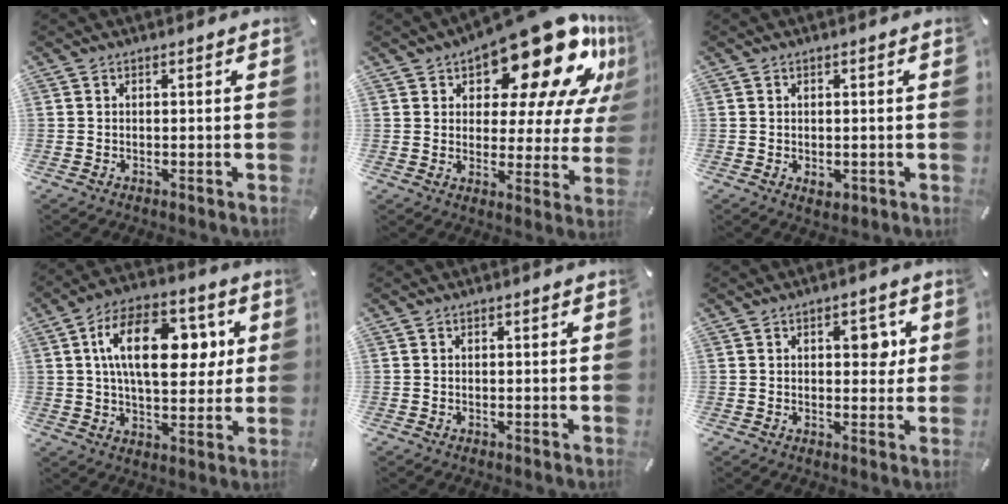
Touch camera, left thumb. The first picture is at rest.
{"total": 22.9, "force": [15.1, 9.3, 14.5], "torque": [-0.201, -0.107, 0.251]}
{"total": 1.7, "force": [-0.3, 1.3, 1.0], "torque": [-0.018, 0.003, -0.005]}
{"total": 18.5, "force": [4.5, 10.5, 14.5], "torque": [-0.244, 0.011, 0.073]}
{"total": 0.0}
{"total": 6.0, "force": [1.7, 3.3, 4.7], "torque": [-0.043, -0.012, 0.015]}